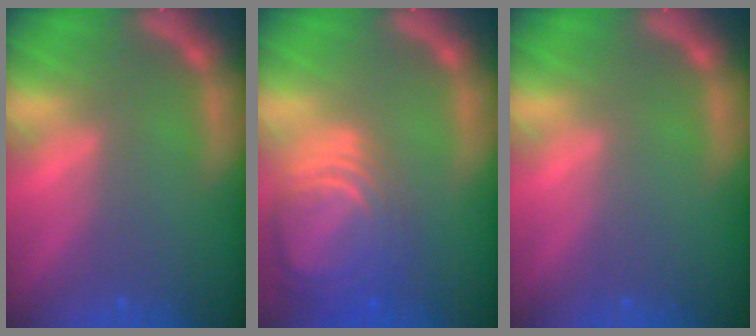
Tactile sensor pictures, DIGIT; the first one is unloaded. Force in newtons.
{"total": 9.5}
{"total": 0.0}